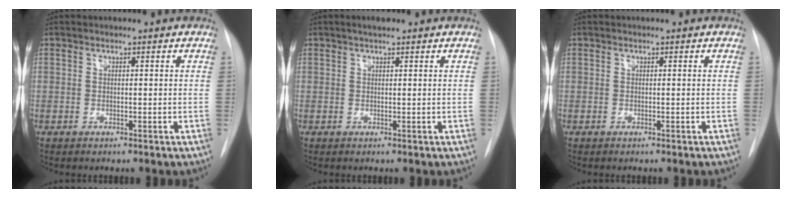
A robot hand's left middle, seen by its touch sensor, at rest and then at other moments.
{"total": 1.5, "force": [1.1, 0.4, 1.0], "torque": [-0.019, 0.007, 0.017]}
{"total": 0.0}